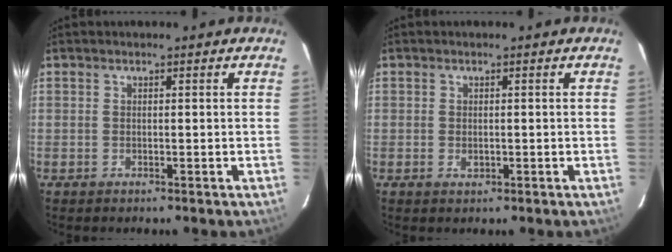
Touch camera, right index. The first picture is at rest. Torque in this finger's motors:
{"motor_torque": [-0.05, 0.02, -0.03, 0.02]}